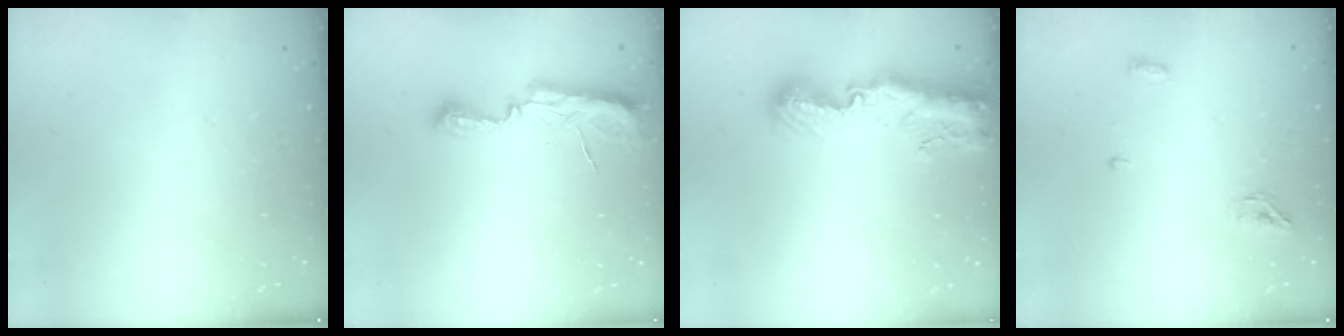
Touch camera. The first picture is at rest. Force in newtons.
{"total": 7.7, "press": 7.6, "slide": 1.0}
{"total": 9.7, "press": 9.6, "slide": 0.9}
{"total": 4.3, "press": 4.0, "slide": 1.4}